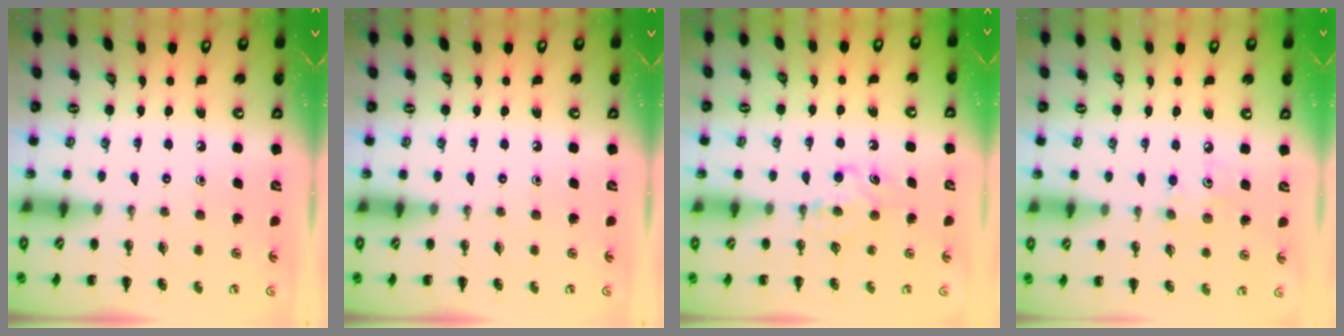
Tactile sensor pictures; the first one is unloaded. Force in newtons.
{"total": 0.0}
{"total": 6.7, "press": 6.5, "slide": 1.7}
{"total": 4.5, "press": 4.3, "slide": 1.1}